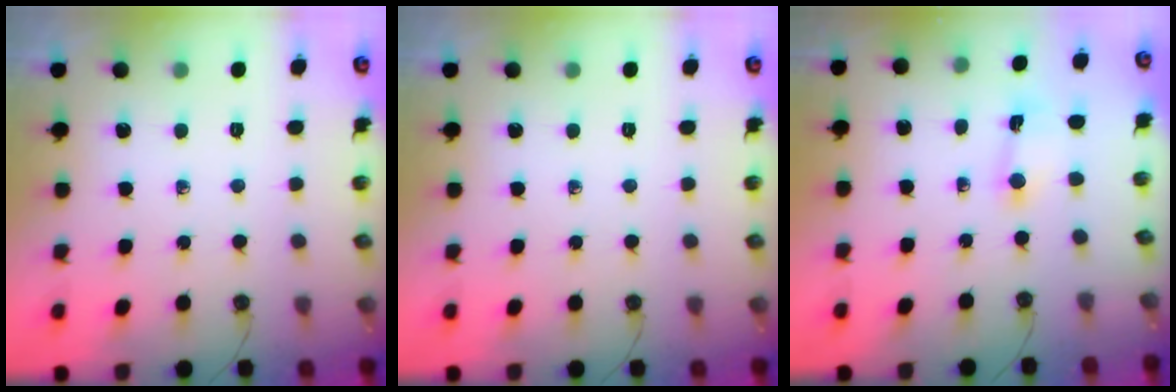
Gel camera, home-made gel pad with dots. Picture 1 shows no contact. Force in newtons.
{"total": 0.0}
{"total": 2.0, "press": 2.0, "slide": 0.2}